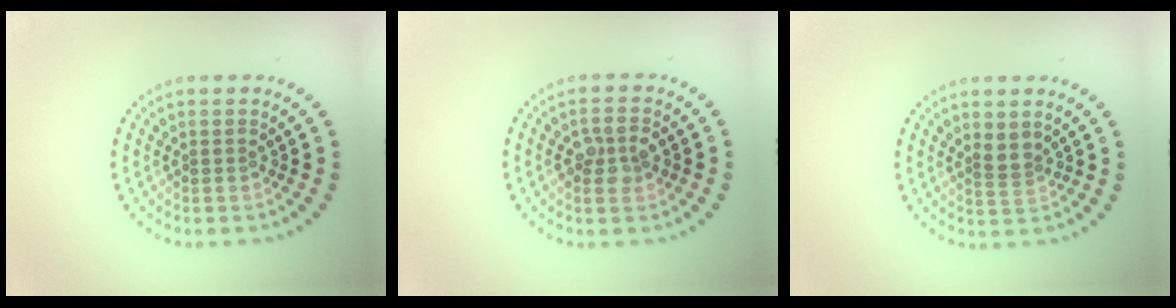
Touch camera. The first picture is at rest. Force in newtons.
{"total": 2.4, "press": 2.4, "slide": 0.0}
{"total": 1.3, "press": 0.8, "slide": 0.9}